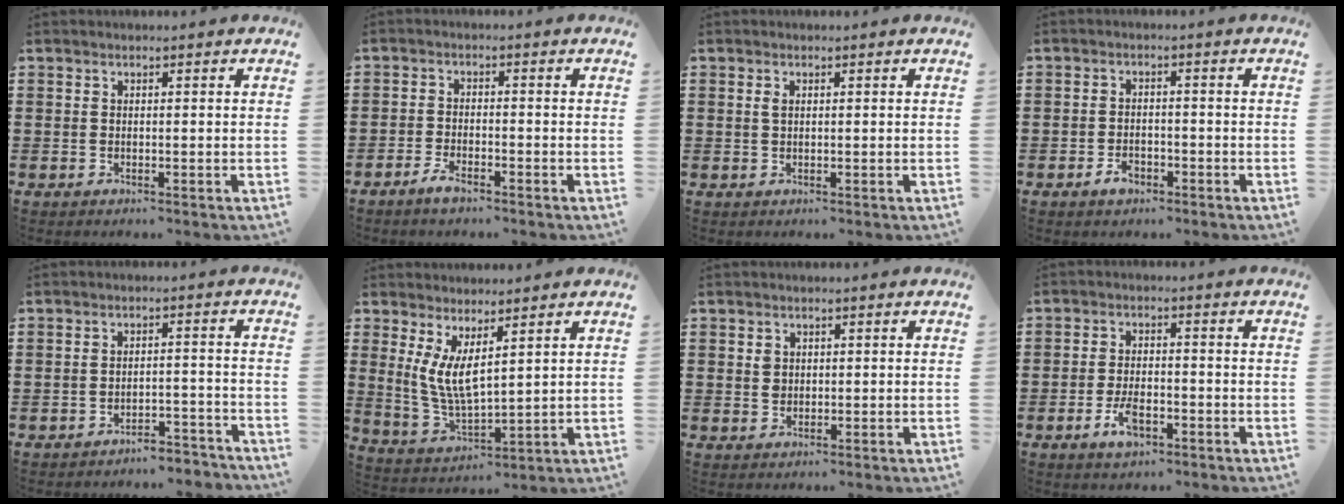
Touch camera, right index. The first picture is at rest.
{"total": 2.4, "force": [-2.1, 0.7, 1.1], "torque": [-0.027, 0.003, -0.042]}
{"total": 1.1, "force": [0.3, 0.5, 0.9], "torque": [-0.020, 0.002, 0.005]}
{"total": 2.4, "force": [-1.6, 1.4, 1.2], "torque": [-0.024, 0.001, -0.032]}
{"total": 3.4, "force": [-3.4, 0.2, 0.5], "torque": [-0.014, 0.004, -0.071]}
{"total": 6.0, "force": [2.2, 2.1, 5.2], "torque": [-0.129, -0.015, 0.036]}
{"total": 1.5, "force": [0.4, 1.3, 0.6], "torque": [-0.014, 0.007, 0.008]}
{"total": 4.6, "force": [-2.1, 2.0, 3.5], "torque": [-0.079, -0.002, -0.043]}